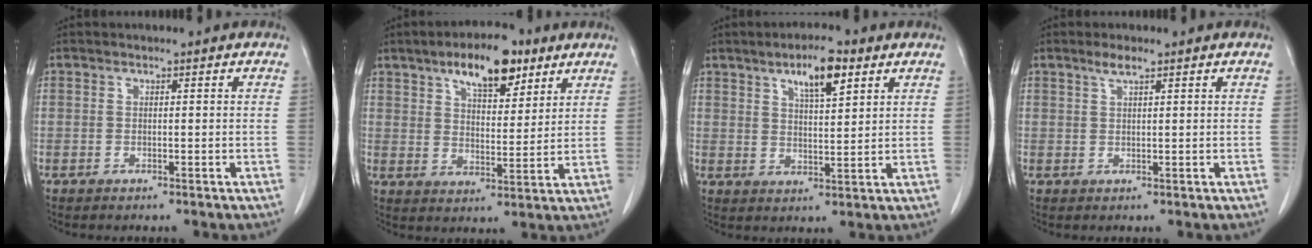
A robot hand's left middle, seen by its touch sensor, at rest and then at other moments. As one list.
[{"total": 10.8, "force": [6.6, 4.0, 7.6], "torque": [-0.121, 0.011, 0.106]}, {"total": 7.1, "force": [4.1, 1.6, 5.6], "torque": [-0.096, 0.004, 0.067]}, {"total": 1.9, "force": [1.4, 0.2, 1.3], "torque": [-0.031, 0.002, 0.028]}]